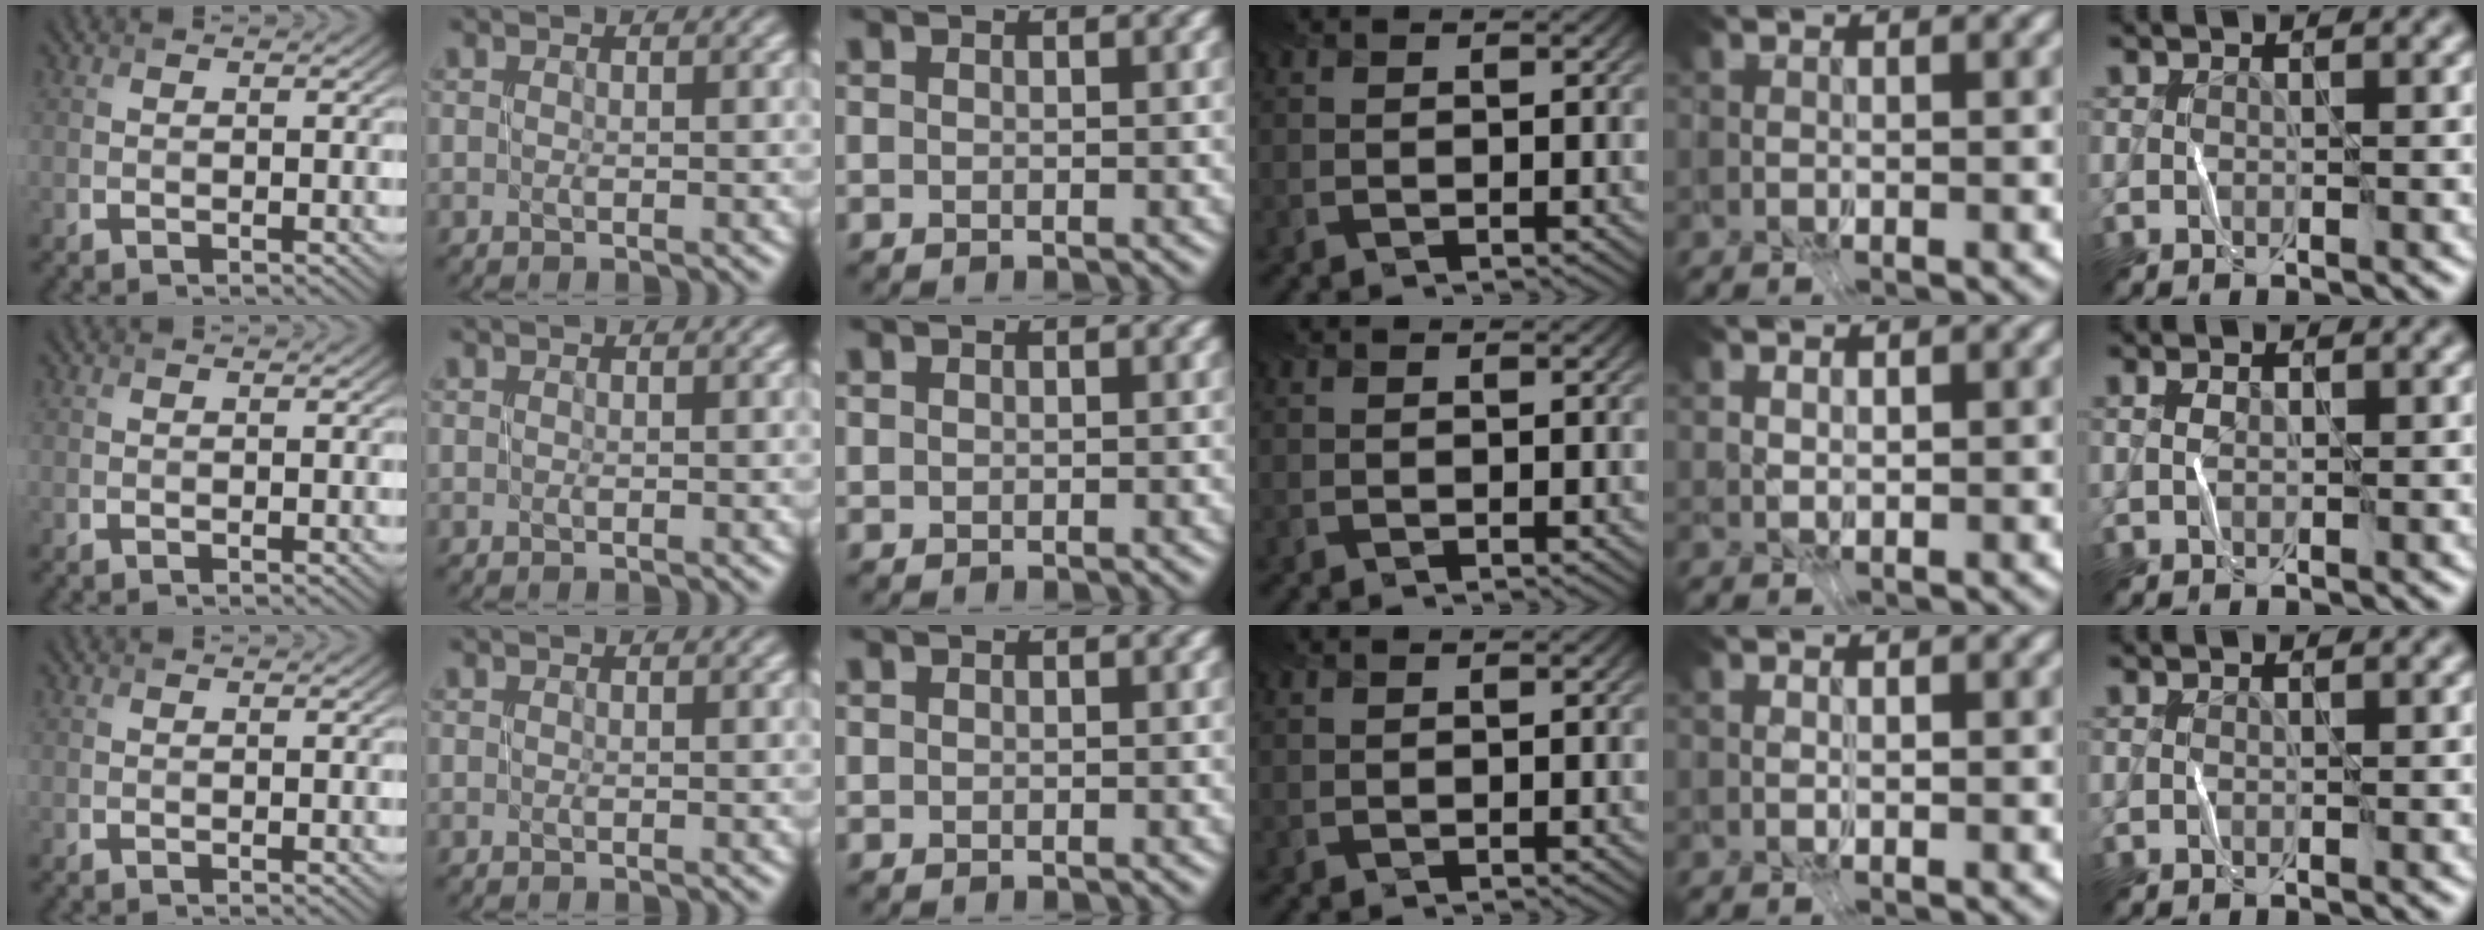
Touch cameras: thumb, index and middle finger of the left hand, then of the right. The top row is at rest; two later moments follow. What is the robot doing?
{"motion": "fold", "object": "receipt paper"}